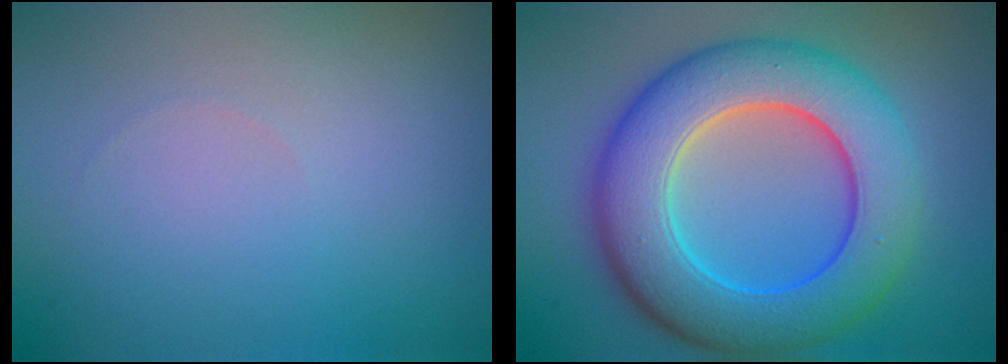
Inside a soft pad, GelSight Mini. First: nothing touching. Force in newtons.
{"total": 10.6, "press": 10.6, "slide": 0.2}